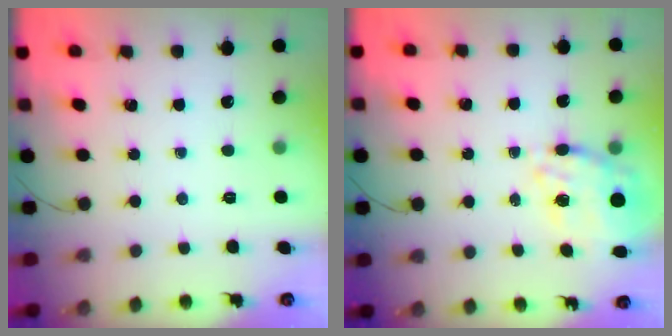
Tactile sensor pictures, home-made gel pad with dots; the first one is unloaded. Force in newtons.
{"total": 10.2, "press": 9.4, "slide": 4.1}